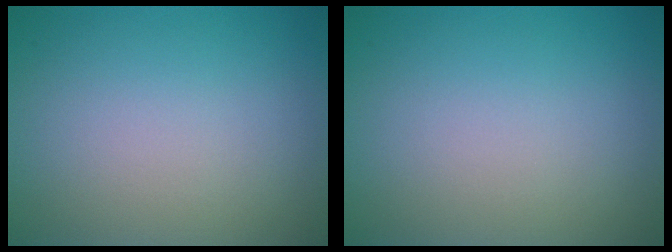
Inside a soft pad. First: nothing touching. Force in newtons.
{"total": 0.0}